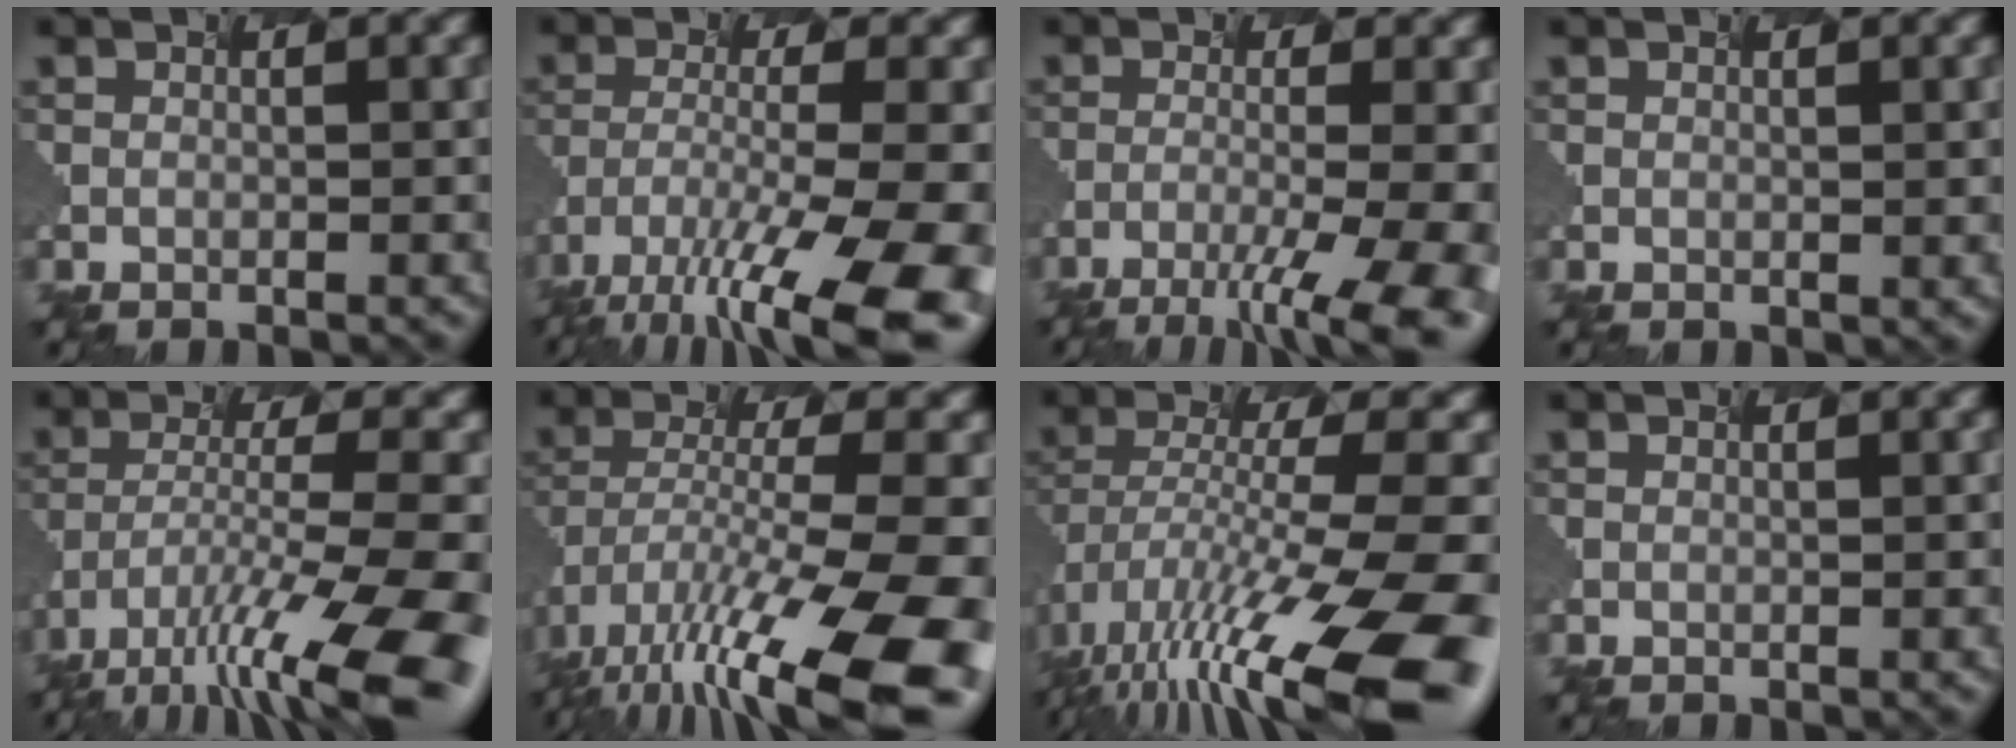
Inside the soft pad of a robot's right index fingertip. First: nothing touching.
{"total": 13.9, "force": [-9.8, 2.9, 9.4], "torque": [-0.200, -0.035, -0.120]}
{"total": 8.2, "force": [-4.8, 1.4, 6.5], "torque": [-0.112, -0.018, -0.038]}
{"total": 0.6, "force": [0.1, -0.5, -0.4], "torque": [-0.007, -0.002, 0.018]}
{"total": 12.7, "force": [-9.3, 1.9, 8.4], "torque": [-0.189, -0.016, -0.117]}
{"total": 14.6, "force": [-9.3, 3.3, 10.8], "torque": [-0.237, -0.025, -0.116]}
{"total": 14.3, "force": [-7.6, 3.1, 11.7], "torque": [-0.233, -0.014, -0.092]}
{"total": 0.0}